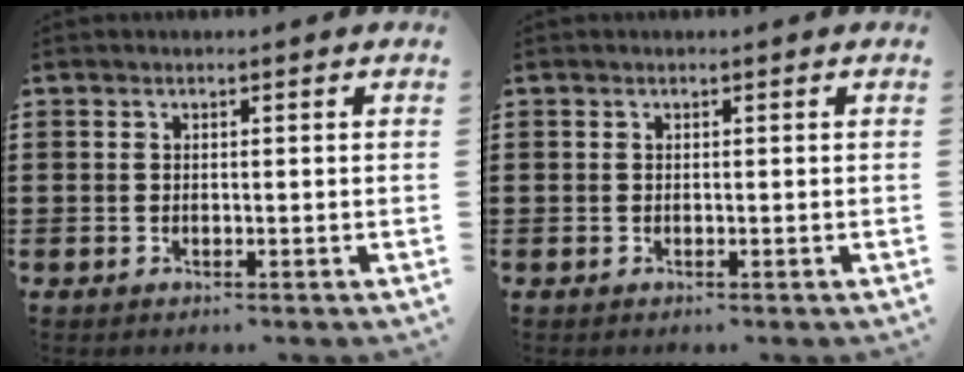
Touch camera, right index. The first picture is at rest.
{"total": 0.0}